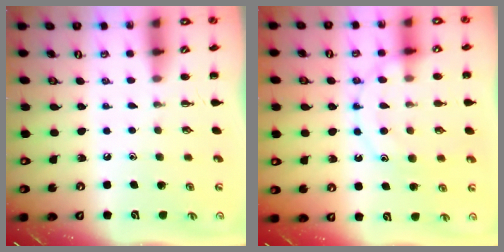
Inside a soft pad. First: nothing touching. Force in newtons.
{"total": 12.2, "press": 12.1, "slide": 1.1}